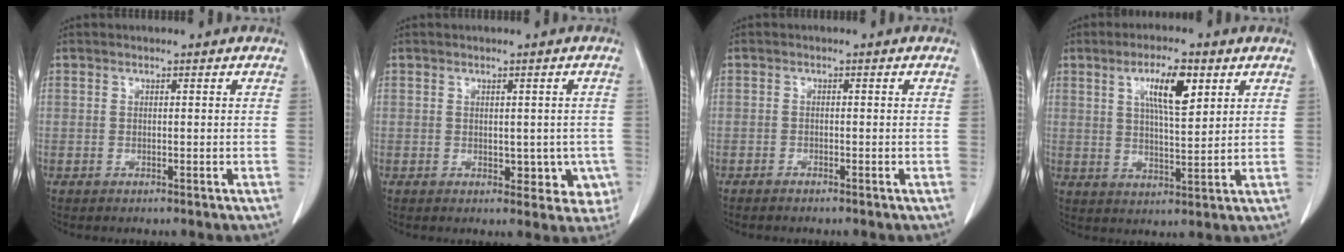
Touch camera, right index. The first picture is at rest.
{"total": 5.3, "force": [-0.7, 3.5, 3.9], "torque": [-0.019, 0.005, -0.001]}
{"total": 0.8, "force": [-0.7, 0.1, 0.1], "torque": [-0.006, 0.000, -0.012]}
{"total": 8.0, "force": [3.5, 1.8, 6.9], "torque": [-0.123, 0.001, 0.060]}